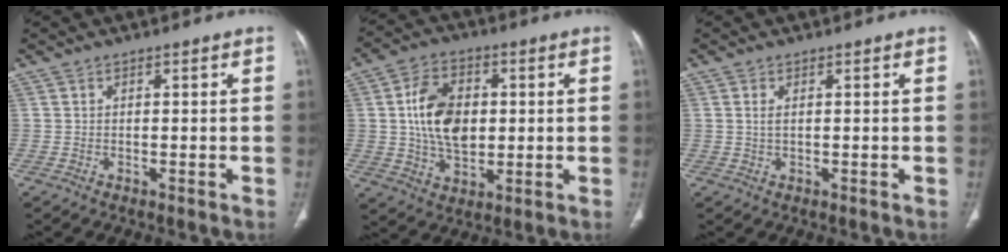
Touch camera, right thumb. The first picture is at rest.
{"total": 12.7, "force": [1.3, 8.4, 9.5], "torque": [-0.150, -0.001, 0.027]}
{"total": 1.4, "force": [0.4, 0.6, 1.2], "torque": [-0.031, 0.003, 0.014]}